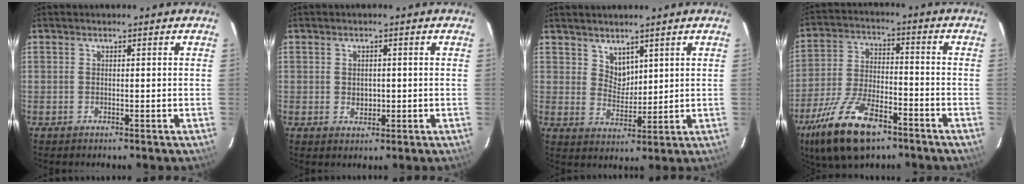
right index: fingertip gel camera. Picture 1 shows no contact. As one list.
[{"total": 2.4, "force": [-0.2, 2.0, 1.4], "torque": [-0.020, 0.001, -0.001]}, {"total": 4.2, "force": [3.2, 2.5, 1.1], "torque": [-0.009, 0.001, 0.063]}, {"total": 16.6, "force": [-10.6, 6.8, 10.8], "torque": [-0.234, -0.027, -0.192]}]